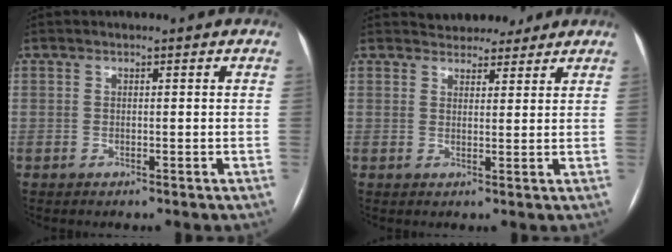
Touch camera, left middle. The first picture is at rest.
{"total": 6.4, "force": [5.7, 2.5, 1.2], "torque": [-0.006, 0.012, 0.075]}